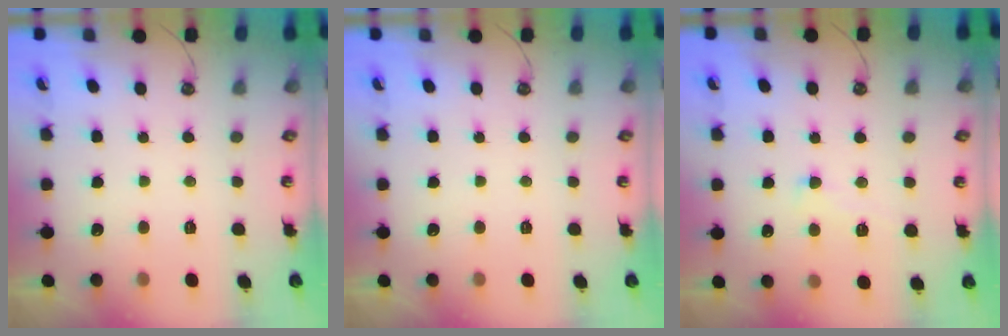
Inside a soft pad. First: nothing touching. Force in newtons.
{"total": 0.0}
{"total": 2.1, "press": 2.1, "slide": 0.5}